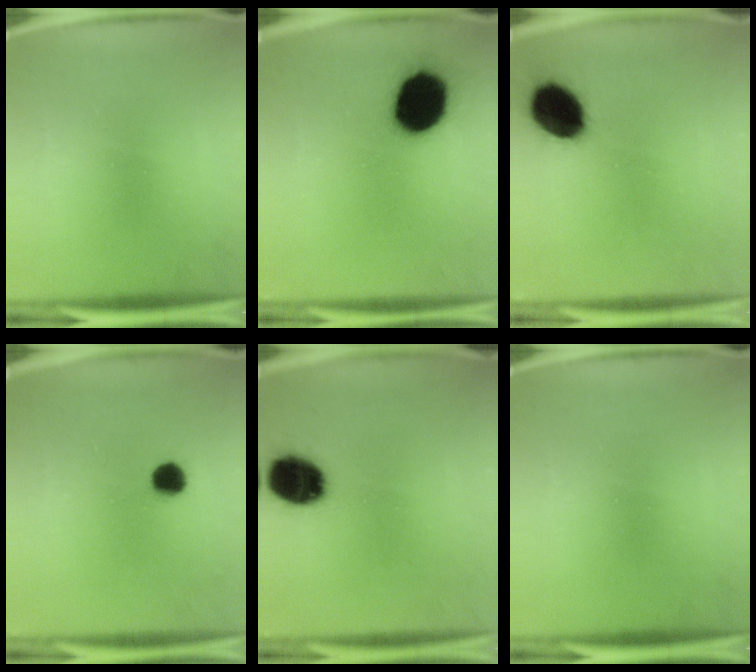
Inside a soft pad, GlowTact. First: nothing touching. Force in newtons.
{"total": 17.3}
{"total": 13.8}
{"total": 4.8}
{"total": 15.0}
{"total": 0.0}